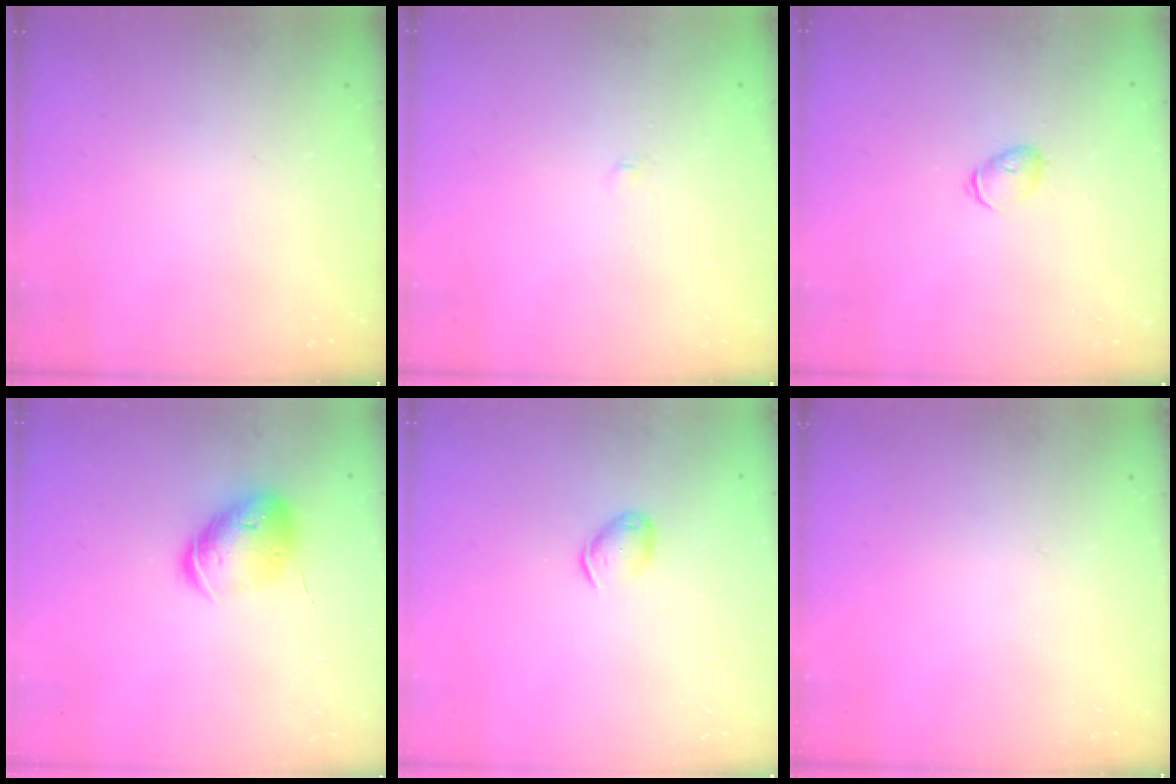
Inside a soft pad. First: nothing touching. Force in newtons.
{"total": 2.0, "press": 2.0, "slide": 0.2}
{"total": 4.6, "press": 4.4, "slide": 1.4}
{"total": 14.4, "press": 14.2, "slide": 2.0}
{"total": 6.4, "press": 6.3, "slide": 1.1}
{"total": 0.0}